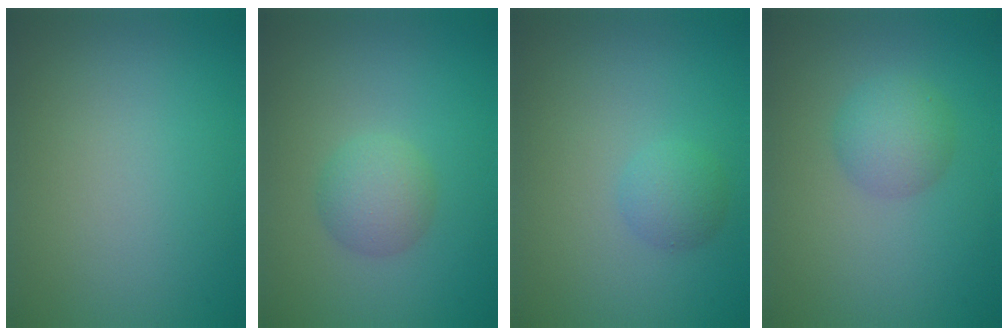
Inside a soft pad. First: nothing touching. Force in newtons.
{"total": 2.5, "press": 2.5, "slide": 0.0}
{"total": 1.7, "press": 1.7, "slide": 0.0}
{"total": 2.7, "press": 2.7, "slide": 0.1}